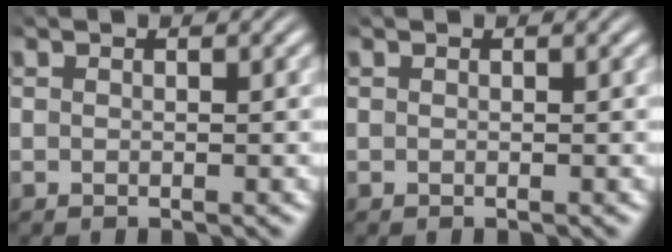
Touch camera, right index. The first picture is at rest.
{"total": 0.0}